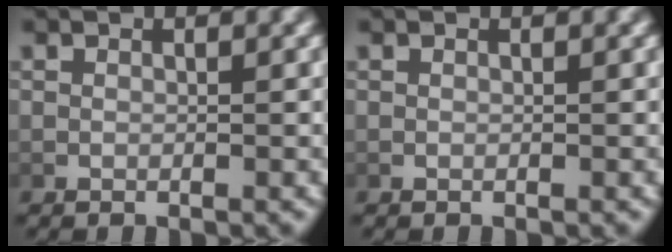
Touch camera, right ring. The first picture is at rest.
{"total": 0.0}